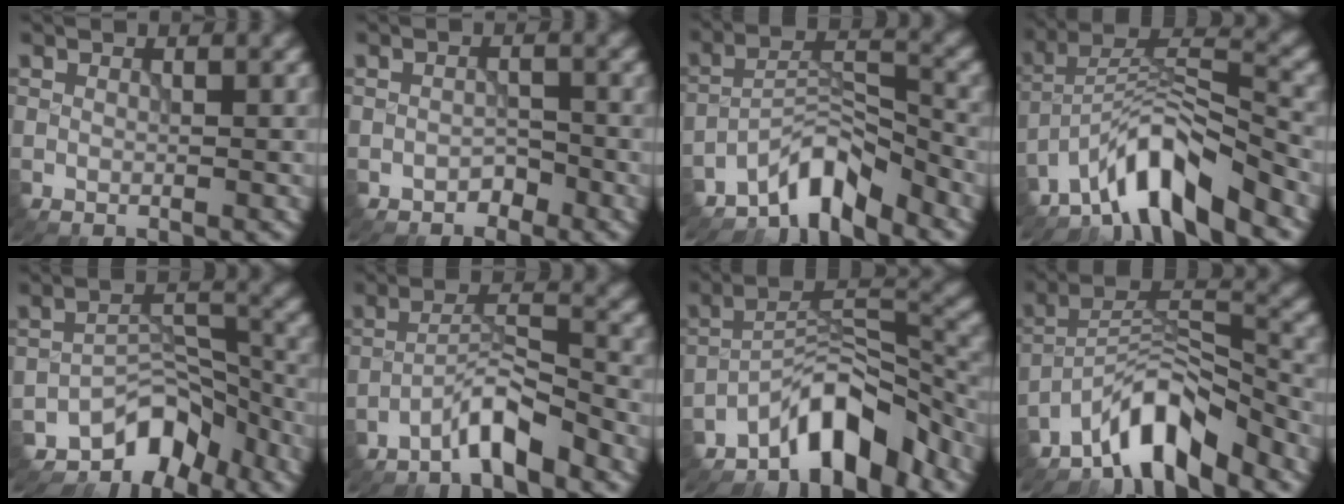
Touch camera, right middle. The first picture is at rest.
{"total": 1.4, "force": [-1.2, 0.7, 0.4], "torque": [-0.003, 0.005, -0.019]}
{"total": 5.7, "force": [-4.8, 1.5, 2.7], "torque": [-0.034, 0.010, -0.094]}
{"total": 7.7, "force": [-6.0, 1.6, 4.6], "torque": [-0.073, 0.013, -0.114]}
{"total": 6.2, "force": [-4.8, 3.0, 2.6], "torque": [-0.018, 0.005, -0.083]}
{"total": 4.1, "force": [-3.2, 0.6, 2.4], "torque": [-0.044, 0.015, -0.067]}
{"total": 7.5, "force": [-5.8, 2.4, 4.1], "torque": [-0.047, 0.015, -0.109]}
{"total": 7.1, "force": [-5.7, 1.9, 3.7], "torque": [-0.055, 0.010, -0.110]}